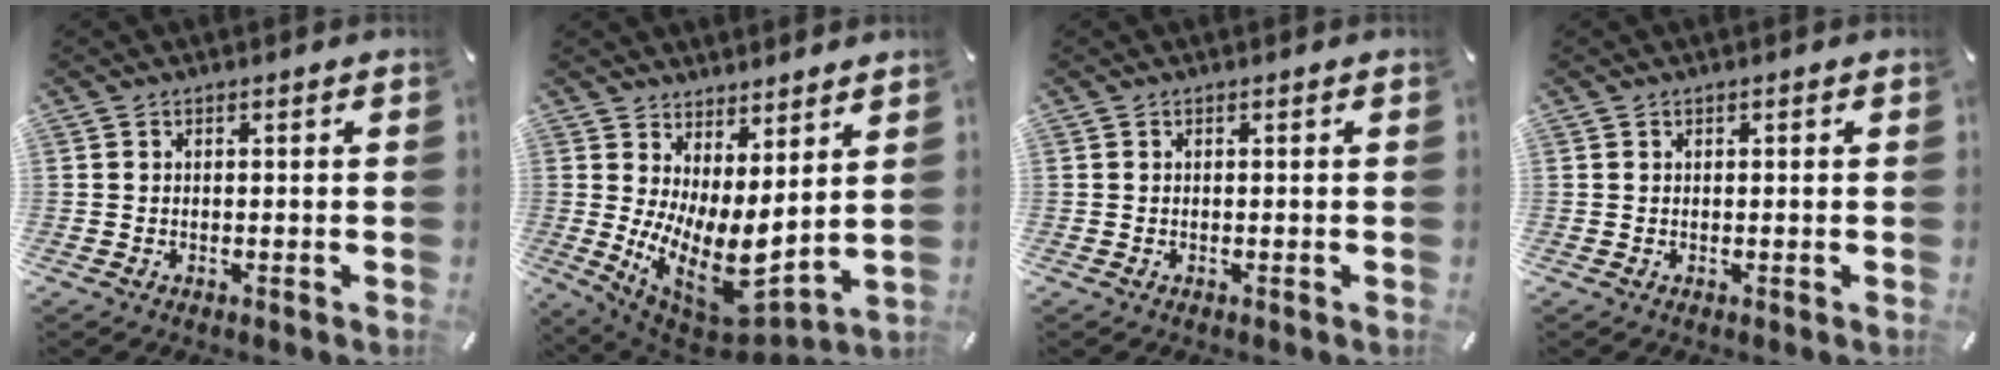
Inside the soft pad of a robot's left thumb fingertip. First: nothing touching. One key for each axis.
{"total": 13.3, "fx": 1.1, "fy": 6.5, "fz": 11.5, "tx": -0.192, "ty": -0.056, "tz": 0.037}
{"total": 0.0}
{"total": 0.0}